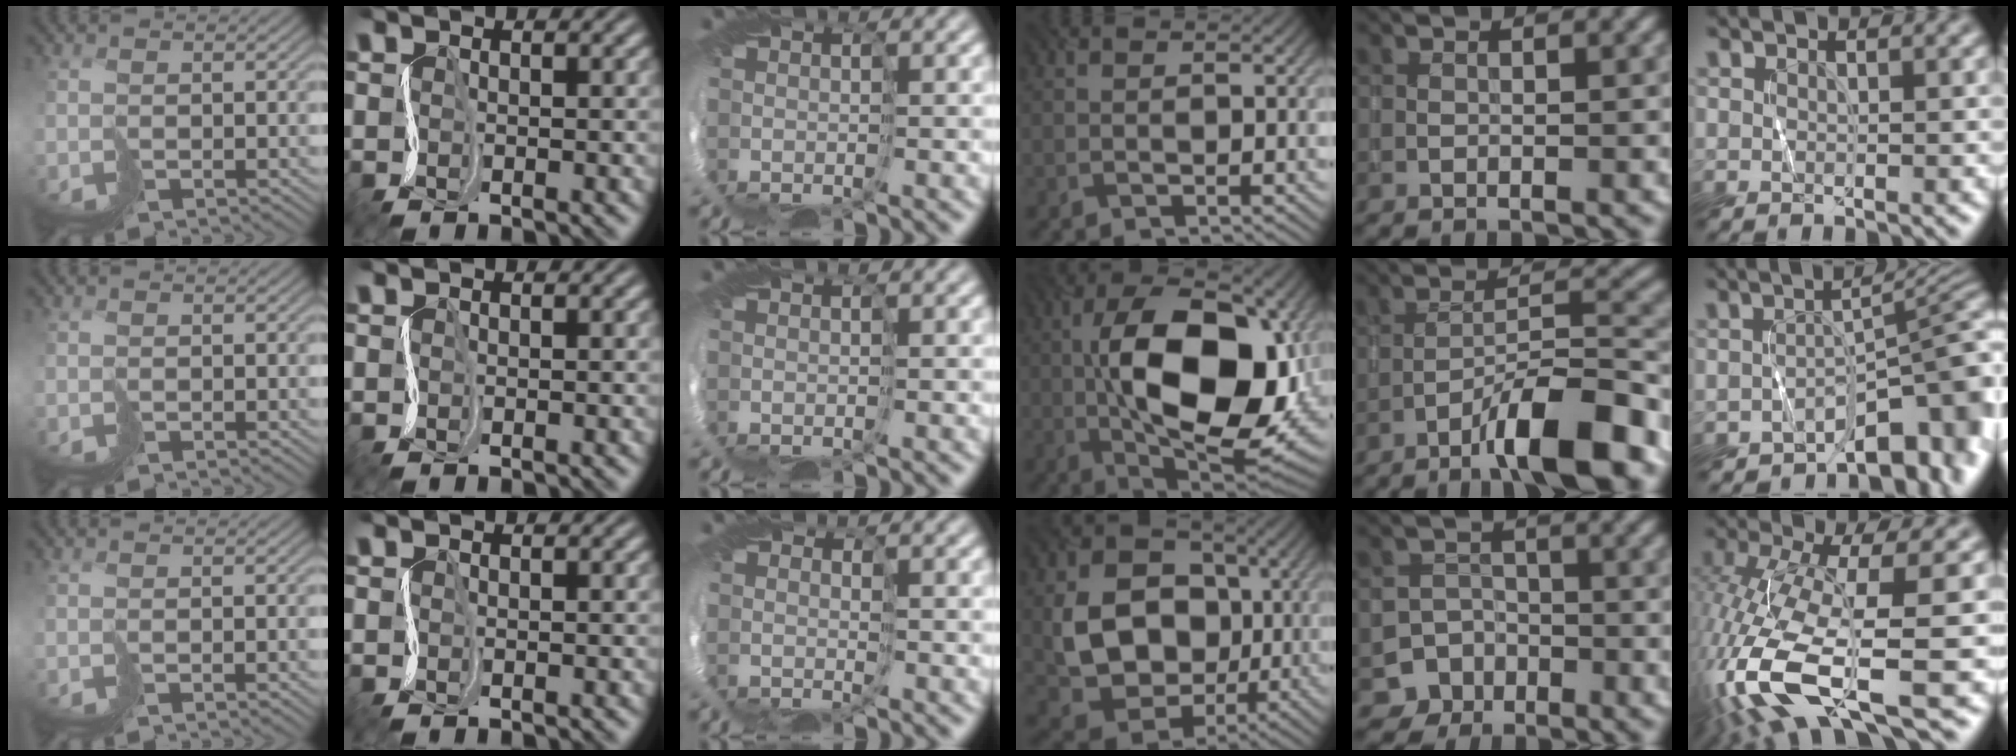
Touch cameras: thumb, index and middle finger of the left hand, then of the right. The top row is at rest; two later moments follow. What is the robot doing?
{"motion": "cut", "object": "wrapping paper"}